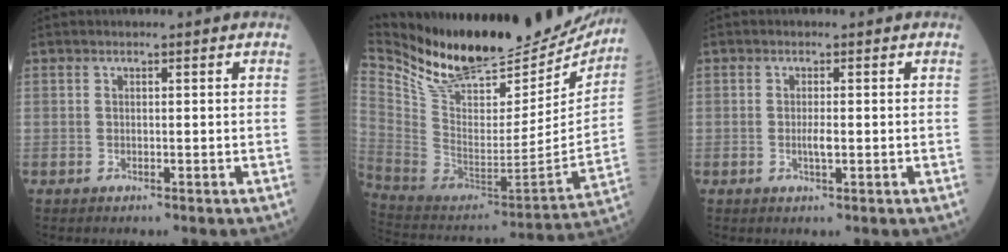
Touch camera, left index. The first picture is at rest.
{"total": 31.4, "force": [26.9, 9.3, 13.2], "torque": [-0.258, -0.058, 0.402]}
{"total": 1.7, "force": [-0.7, 0.3, 1.5], "torque": [-0.032, -0.006, -0.011]}